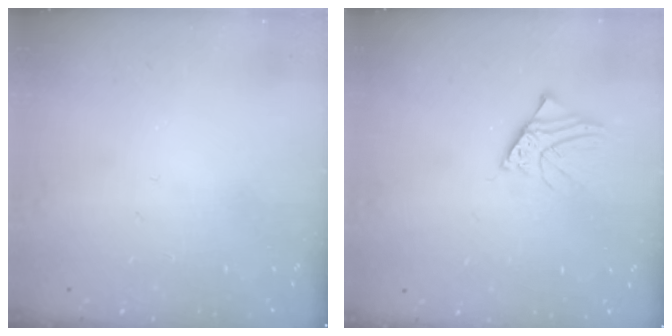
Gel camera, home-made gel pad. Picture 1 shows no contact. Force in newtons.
{"total": 2.9, "press": 2.9, "slide": 0.2}